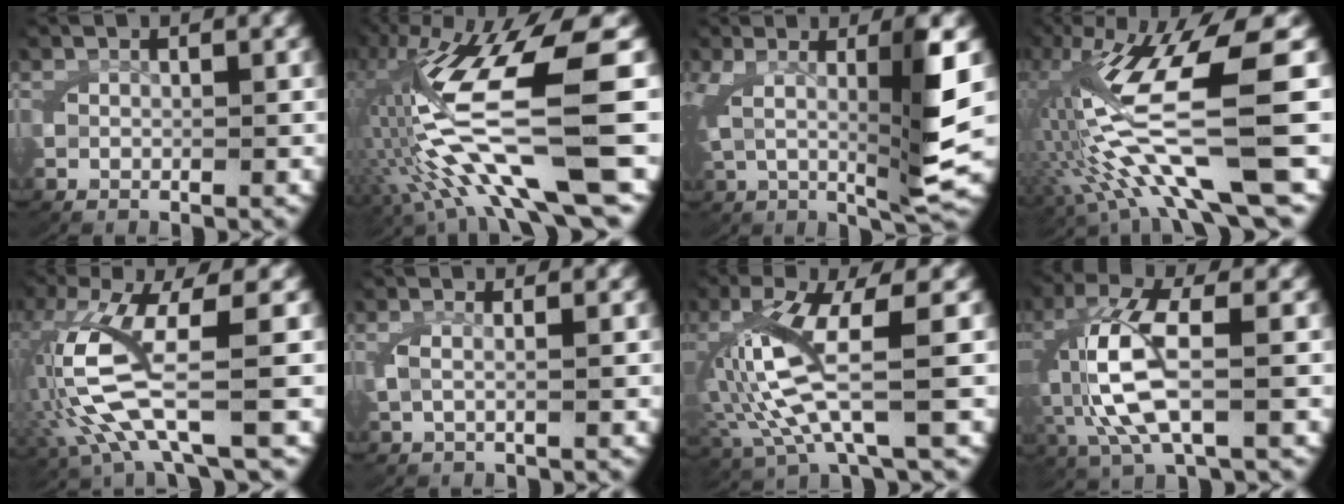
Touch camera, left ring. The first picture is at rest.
{"total": 14.6, "force": [0.1, 6.2, 13.2], "torque": [-0.267, -0.019, 0.018]}
{"total": 7.4, "force": [1.1, 1.0, 7.2], "torque": [-0.123, -0.006, 0.024]}
{"total": 13.0, "force": [0.1, 5.5, 11.8], "torque": [-0.245, -0.017, 0.016]}
{"total": 8.6, "force": [0.1, 3.3, 8.0], "torque": [-0.196, -0.017, 0.020]}
{"total": 1.7, "force": [0.3, 0.5, 1.6], "torque": [-0.043, -0.001, 0.007]}
{"total": 6.8, "force": [0.4, 2.3, 6.5], "torque": [-0.154, -0.011, 0.020]}
{"total": 7.1, "force": [-0.3, 3.1, 6.4], "torque": [-0.157, -0.012, 0.007]}